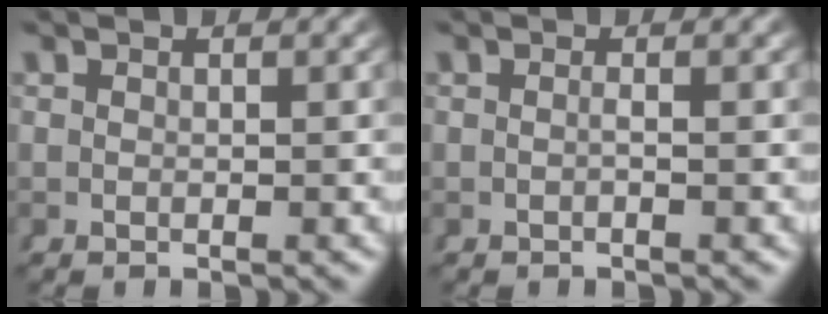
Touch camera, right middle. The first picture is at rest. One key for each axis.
{"total": 0.7, "fx": -0.4, "fy": 0.3, "fz": 0.6, "tx": -0.012, "ty": -0.001, "tz": -0.007}